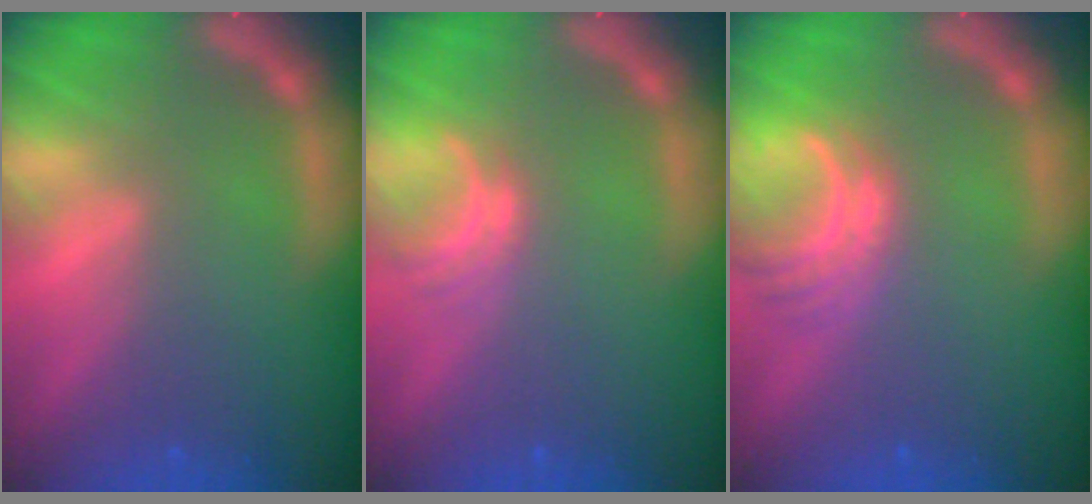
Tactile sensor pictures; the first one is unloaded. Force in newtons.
{"total": 2.0}
{"total": 4.0}